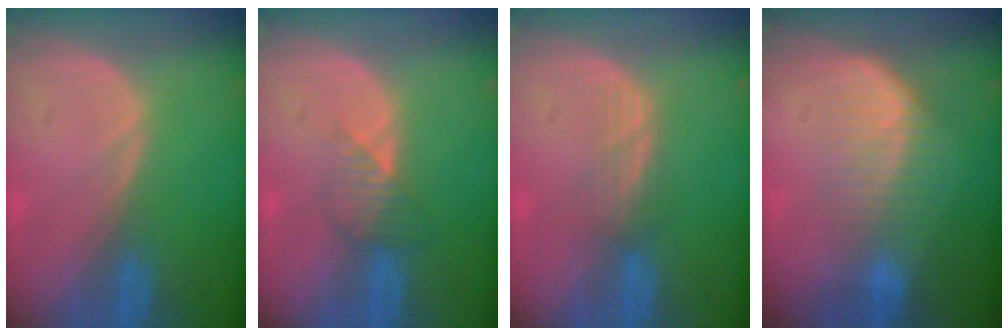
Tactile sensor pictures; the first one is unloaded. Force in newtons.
{"total": 3.5, "press": 3.1, "slide": 1.6}
{"total": 2.8, "press": 2.5, "slide": 1.2}
{"total": 6.3, "press": 5.8, "slide": 2.4}